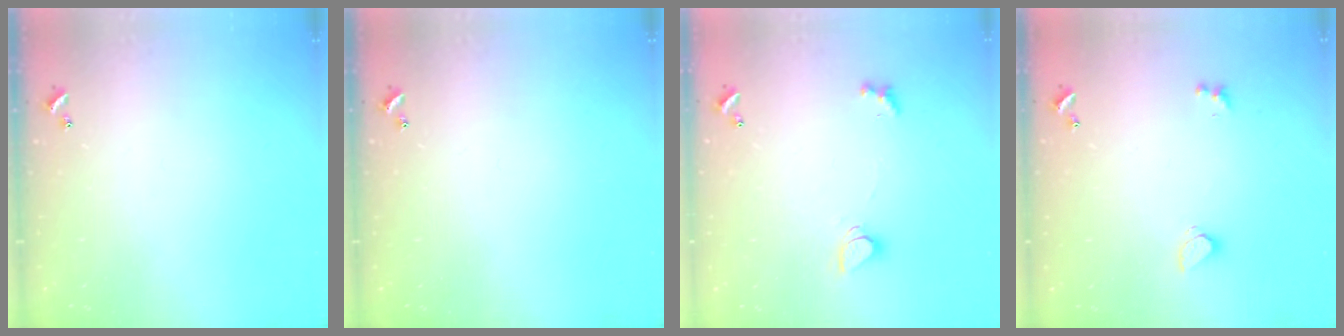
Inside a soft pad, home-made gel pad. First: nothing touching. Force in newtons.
{"total": 0.0}
{"total": 1.6, "press": 1.6, "slide": 0.2}
{"total": 0.8, "press": 0.6, "slide": 0.4}